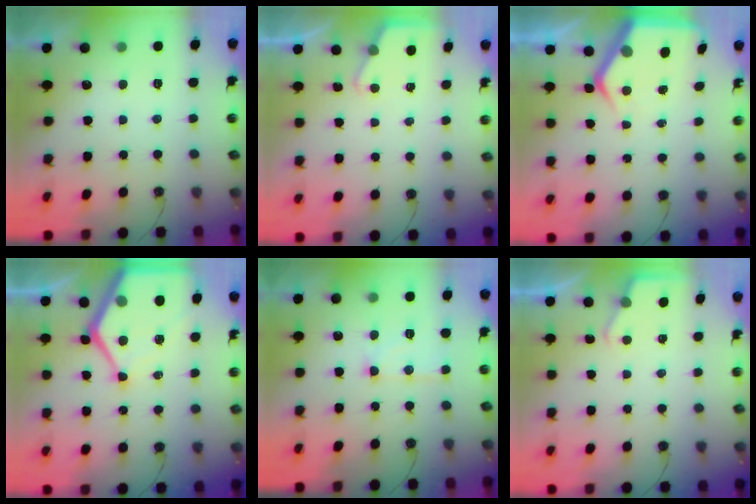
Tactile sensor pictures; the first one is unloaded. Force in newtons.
{"total": 2.7, "press": 2.7, "slide": 0.4}
{"total": 6.9, "press": 6.8, "slide": 0.8}
{"total": 14.8, "press": 14.8, "slide": 1.4}
{"total": 8.7, "press": 8.7, "slide": 0.2}
{"total": 3.0, "press": 2.9, "slide": 0.5}